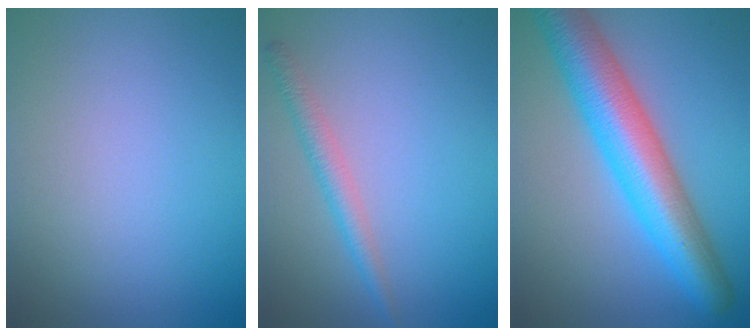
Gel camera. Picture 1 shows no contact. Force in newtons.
{"total": 2.0, "press": 2.0, "slide": 0.0}
{"total": 8.5, "press": 8.5, "slide": 0.2}